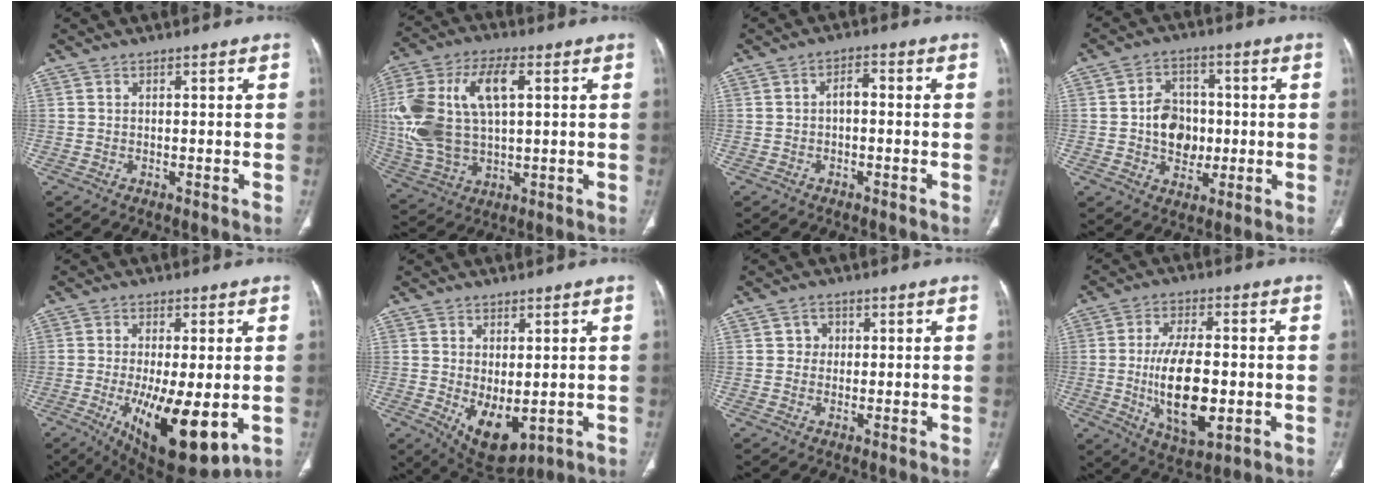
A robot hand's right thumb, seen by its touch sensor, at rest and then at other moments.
{"total": 20.2, "force": [3.6, 10.9, 16.7], "torque": [-0.357, 0.011, 0.068]}
{"total": 2.5, "force": [-0.4, 1.4, 2.0], "torque": [-0.026, 0.013, -0.011]}
{"total": 9.3, "force": [-0.4, 7.5, 5.5], "torque": [-0.054, 0.014, -0.005]}
{"total": 16.4, "force": [-4.0, 5.7, 14.8], "torque": [-0.235, -0.026, -0.042]}
{"total": 8.4, "force": [-1.2, 4.5, 7.0], "torque": [-0.099, -0.013, 0.007]}
{"total": 2.1, "force": [0.5, 2.0, 0.5], "torque": [0.008, 0.002, 0.005]}
{"total": 14.8, "force": [-2.1, 6.8, 13.0], "torque": [-0.222, -0.007, -0.026]}